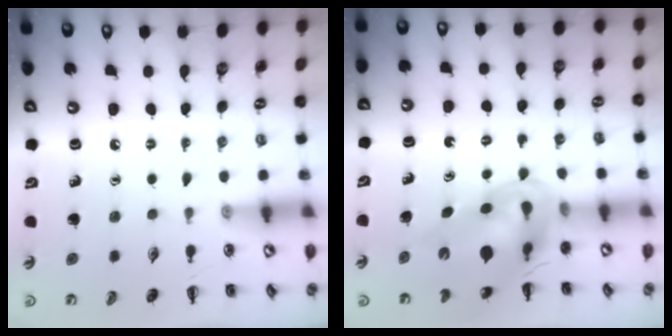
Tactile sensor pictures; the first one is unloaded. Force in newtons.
{"total": 9.5, "press": 9.0, "slide": 3.0}